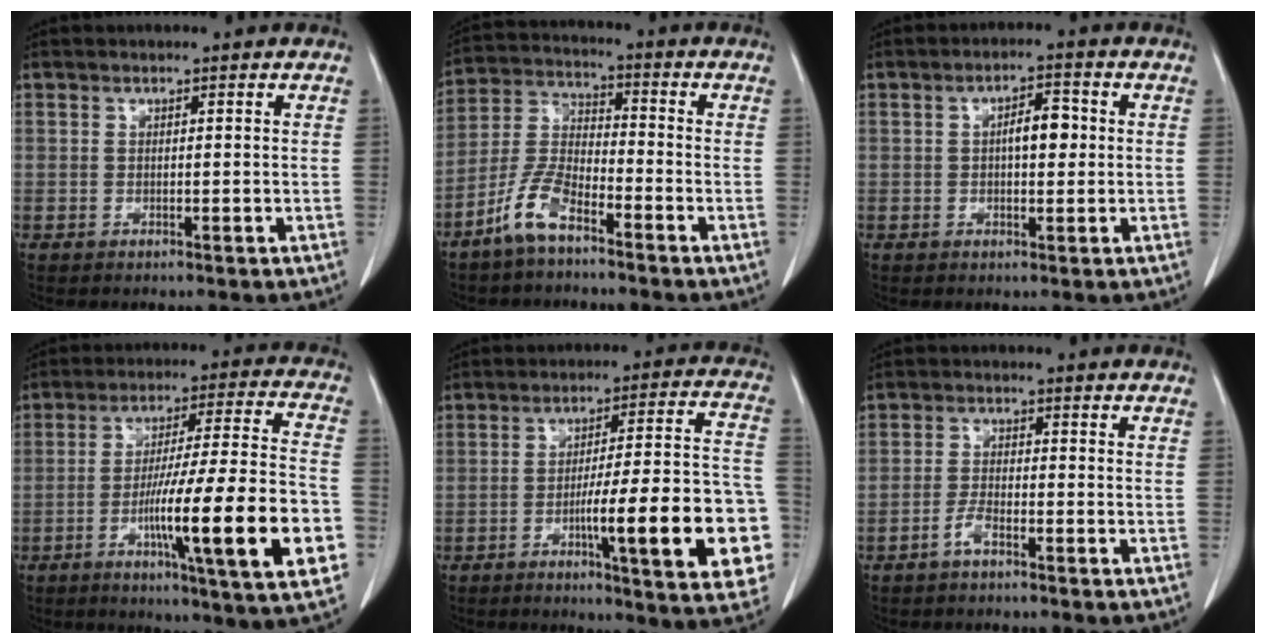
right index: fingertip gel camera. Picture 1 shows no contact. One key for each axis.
{"total": 7.8, "fx": -5.3, "fy": 2.4, "fz": 5.2, "tx": -0.121, "ty": 0.001, "tz": -0.113}
{"total": 4.5, "fx": 0.4, "fy": 1.8, "fz": 4.1, "tx": -0.066, "ty": 0.011, "tz": 0.006}
{"total": 21.8, "fx": -6.6, "fy": 0.7, "fz": 20.7, "tx": -0.283, "ty": -0.010, "tz": -0.098}
{"total": 20.4, "fx": -6.0, "fy": 2.4, "fz": 19.3, "tx": -0.186, "ty": 0.019, "tz": -0.074}
{"total": 2.5, "fx": -1.8, "fy": 0.6, "fz": 1.7, "tx": -0.033, "ty": 0.004, "tz": -0.037}